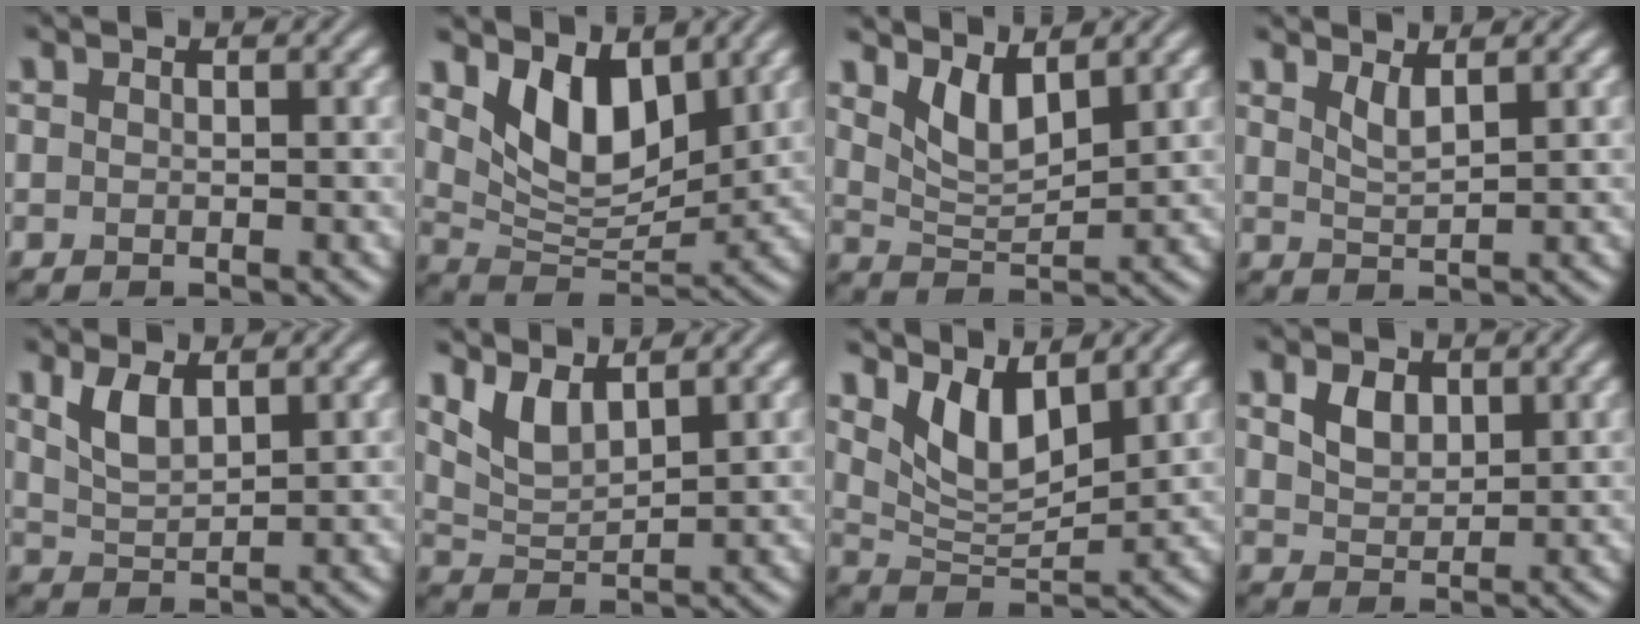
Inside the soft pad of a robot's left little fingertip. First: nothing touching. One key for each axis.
{"total": 6.5, "fx": 3.2, "fy": 3.5, "fz": 4.4, "tx": -0.085, "ty": -0.019, "tz": 0.057}
{"total": 3.8, "fx": 2.2, "fy": 1.5, "fz": 2.6, "tx": -0.059, "ty": -0.010, "tz": 0.047}
{"total": 1.8, "fx": 1.2, "fy": 0.5, "fz": 1.2, "tx": -0.025, "ty": -0.006, "tz": 0.026}
{"total": 2.9, "fx": 1.6, "fy": 1.2, "fz": 2.1, "tx": -0.050, "ty": -0.003, "tz": 0.037}
{"total": 3.4, "fx": 2.3, "fy": 1.2, "fz": 2.2, "tx": -0.053, "ty": -0.008, "tz": 0.052}
{"total": 5.3, "fx": 3.0, "fy": 2.3, "fz": 3.7, "tx": -0.080, "ty": -0.015, "tz": 0.057}
{"total": 2.7, "fx": 1.3, "fy": 1.8, "fz": 1.6, "tx": -0.035, "ty": 0.001, "tz": 0.027}